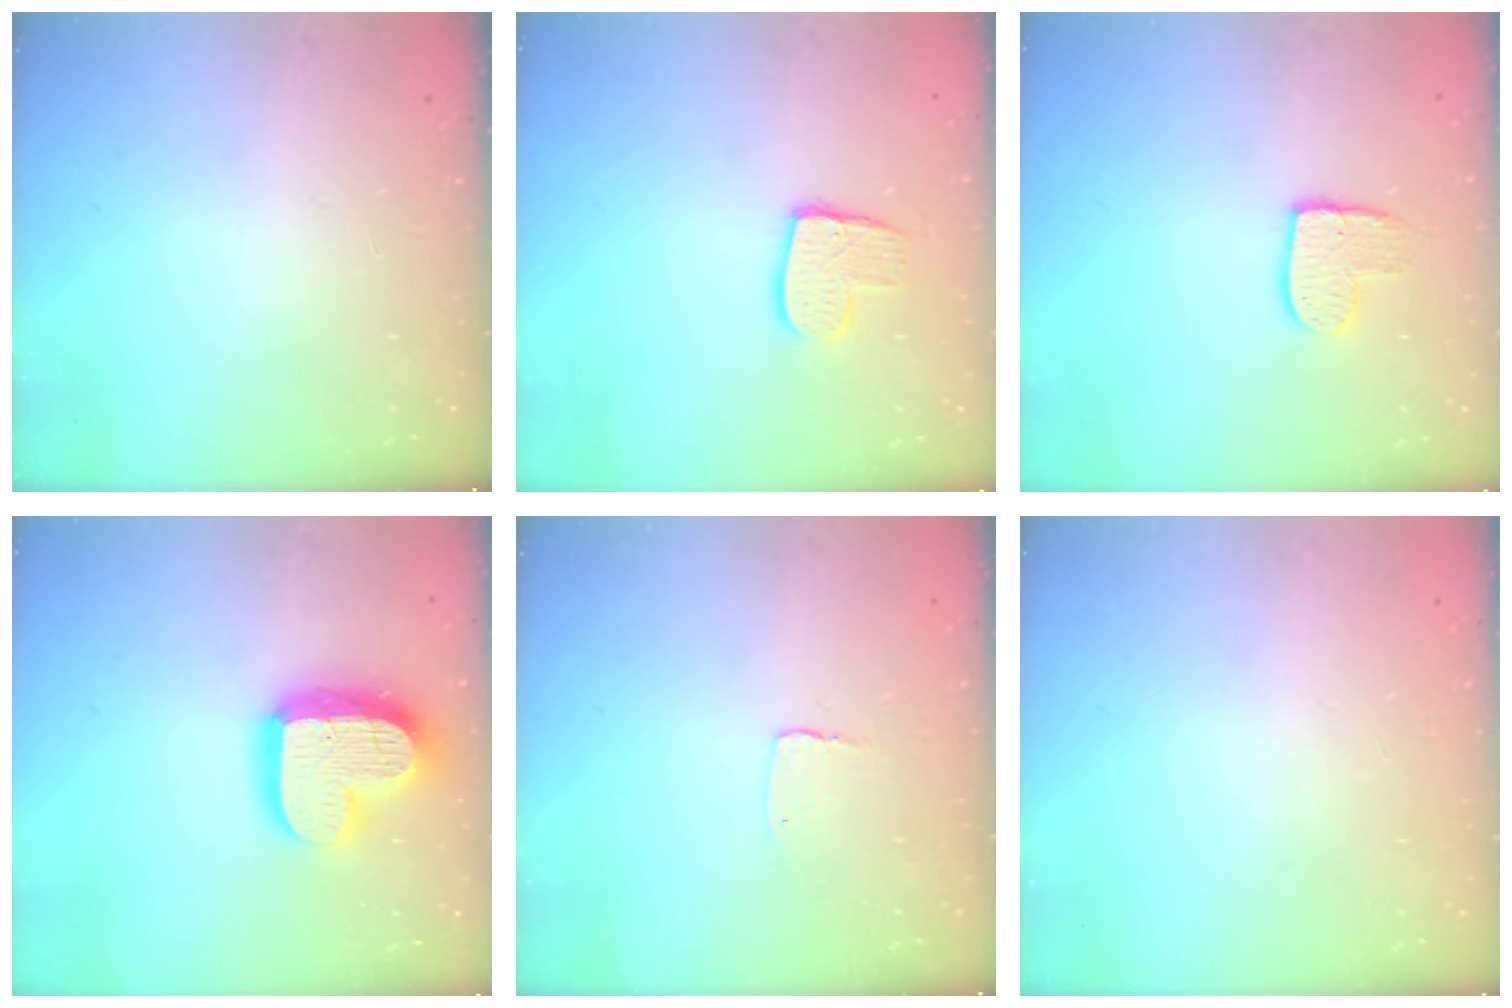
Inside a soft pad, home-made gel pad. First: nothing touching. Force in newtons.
{"total": 10.0, "press": 10.0, "slide": 0.8}
{"total": 9.1, "press": 9.0, "slide": 0.7}
{"total": 18.6, "press": 18.6, "slide": 1.4}
{"total": 2.9, "press": 2.9, "slide": 0.2}
{"total": 0.0}